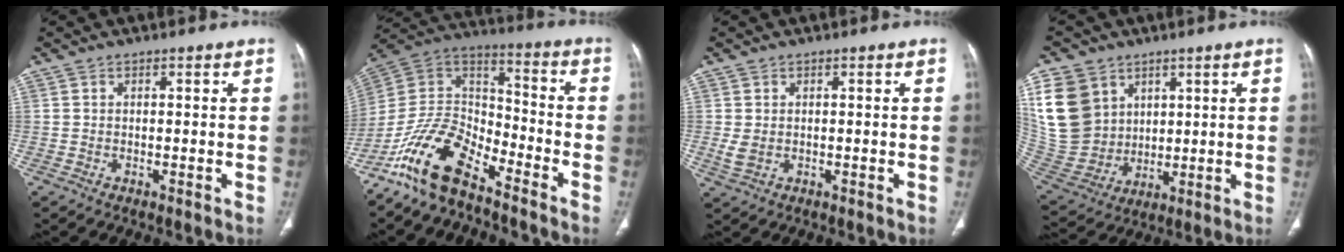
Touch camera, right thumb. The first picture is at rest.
{"total": 15.2, "force": [-11.1, 6.4, 8.2], "torque": [-0.142, 0.083, -0.217]}
{"total": 2.6, "force": [0.0, 2.0, 1.7], "torque": [-0.042, -0.003, 0.008]}
{"total": 18.1, "force": [7.1, 14.4, 8.4], "torque": [-0.170, -0.013, 0.161]}